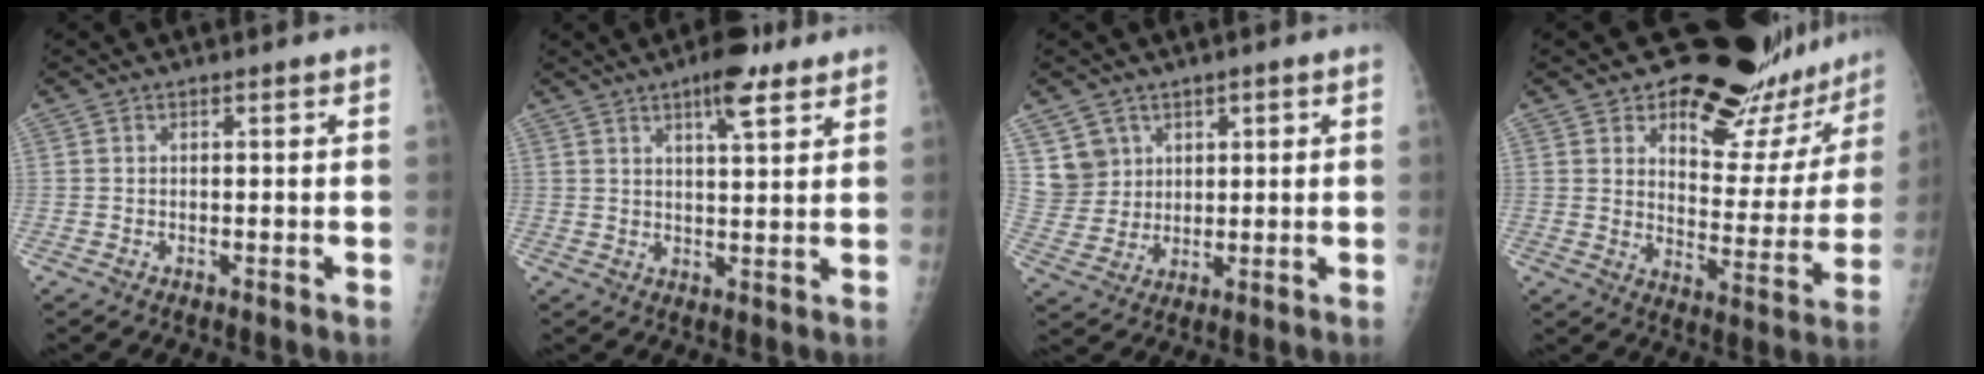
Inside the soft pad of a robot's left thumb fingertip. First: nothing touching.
{"total": 7.4, "force": [4.7, 2.1, 5.3], "torque": [-0.073, -0.021, 0.068]}
{"total": 7.0, "force": [3.4, 6.1, 0.8], "torque": [0.021, -0.026, 0.073]}
{"total": 19.9, "force": [15.9, 8.2, 8.7], "torque": [-0.053, -0.121, 0.206]}